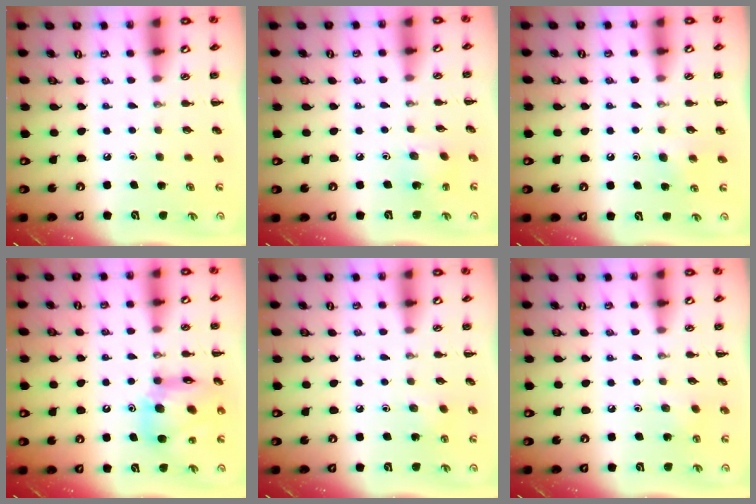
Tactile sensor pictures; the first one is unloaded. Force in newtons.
{"total": 3.9, "press": 3.7, "slide": 1.0}
{"total": 4.5, "press": 4.3, "slide": 1.4}
{"total": 14.1, "press": 13.5, "slide": 4.2}
{"total": 2.9, "press": 2.8, "slide": 0.9}
{"total": 2.9, "press": 2.8, "slide": 0.9}